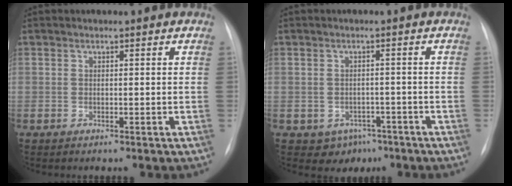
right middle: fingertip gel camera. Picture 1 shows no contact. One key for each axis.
{"total": 4.3, "fx": -2.4, "fy": 3.4, "fz": 1.1, "tx": -0.009, "ty": 0.008, "tz": -0.021}